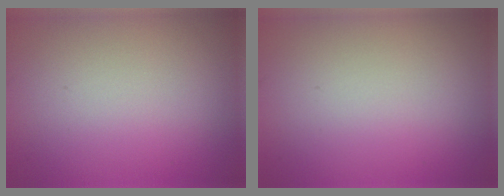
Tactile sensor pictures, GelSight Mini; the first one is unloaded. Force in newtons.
{"total": 0.0}